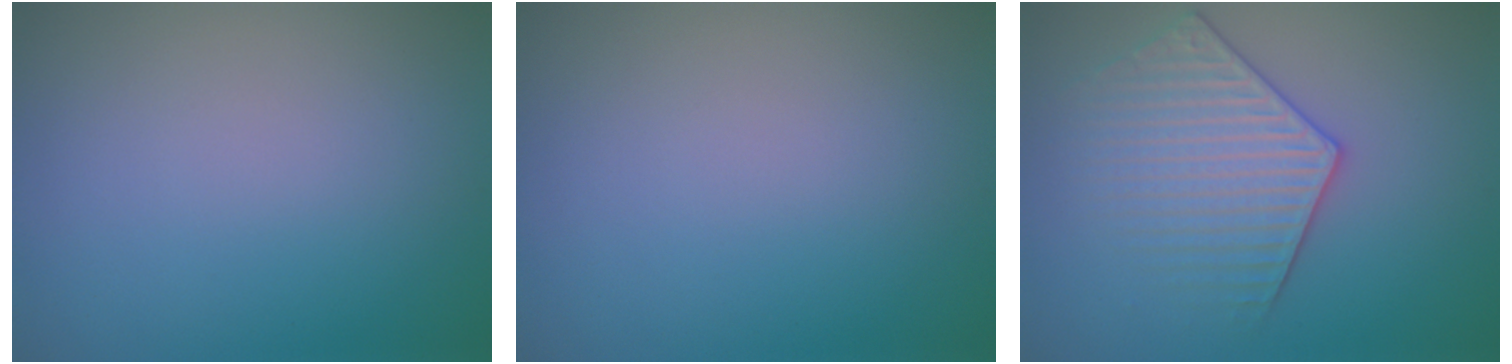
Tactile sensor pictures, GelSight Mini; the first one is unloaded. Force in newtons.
{"total": 0.0}
{"total": 3.5, "press": 3.4, "slide": 0.7}